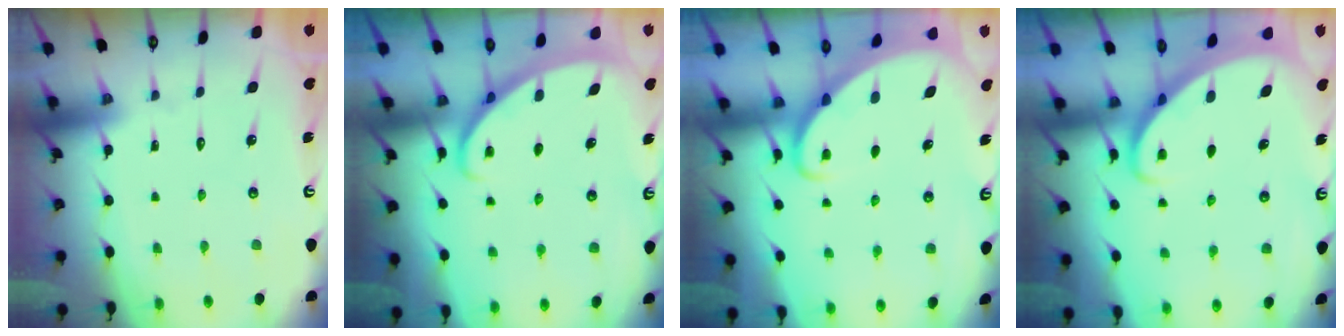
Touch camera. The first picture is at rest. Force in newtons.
{"total": 3.1, "press": 3.1, "slide": 0.1}
{"total": 2.4, "press": 2.4, "slide": 0.3}
{"total": 2.8, "press": 2.7, "slide": 0.3}